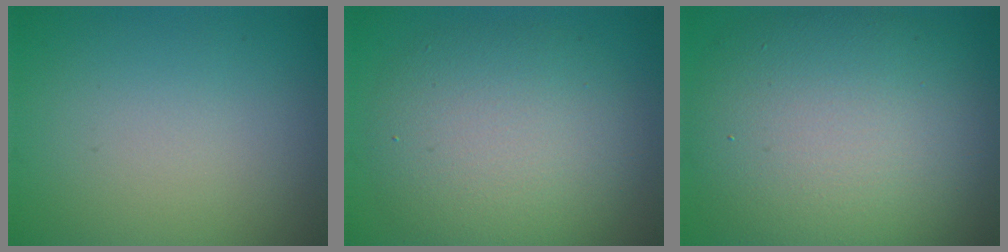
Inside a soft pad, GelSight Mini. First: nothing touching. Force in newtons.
{"total": 6.9, "press": 6.9, "slide": 0.4}
{"total": 12.4, "press": 12.4, "slide": 0.8}